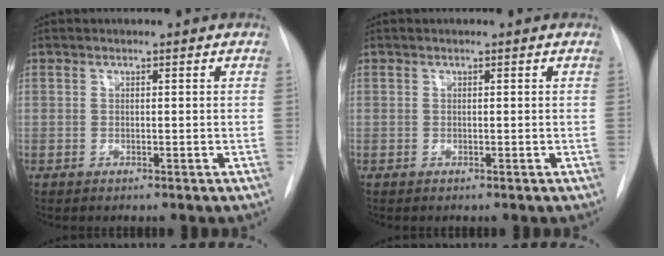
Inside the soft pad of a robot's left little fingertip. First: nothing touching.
{"total": 0.0}